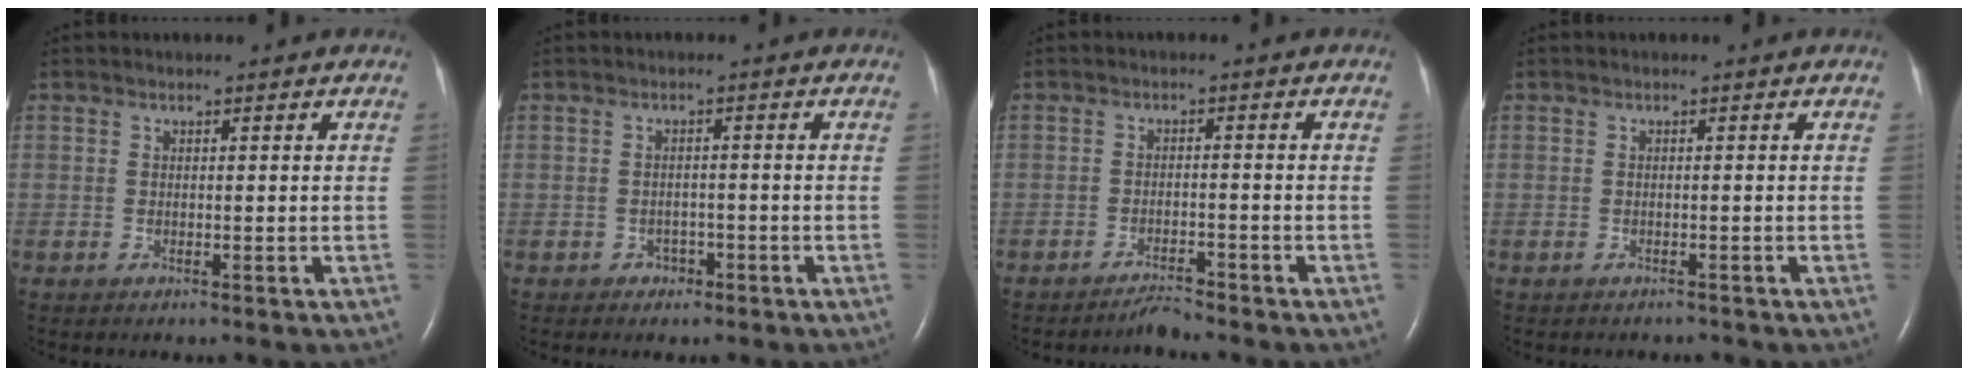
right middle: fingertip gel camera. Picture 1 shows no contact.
{"total": 1.6, "force": [-1.0, 1.3, 0.3], "torque": [-0.002, 0.006, -0.014]}
{"total": 2.2, "force": [-2.2, -0.2, 0.3], "torque": [-0.005, -0.009, -0.037]}
{"total": 1.2, "force": [-1.1, 0.5, 0.0], "torque": [-0.006, -0.001, -0.016]}